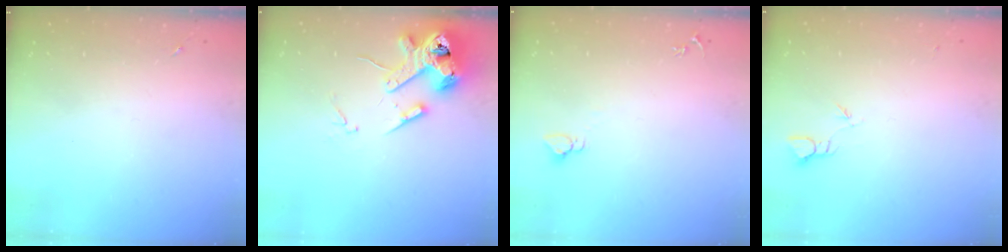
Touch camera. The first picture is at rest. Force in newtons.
{"total": 15.6, "press": 15.4, "slide": 2.3}
{"total": 2.9, "press": 2.9, "slide": 0.1}
{"total": 2.4, "press": 2.4, "slide": 0.2}